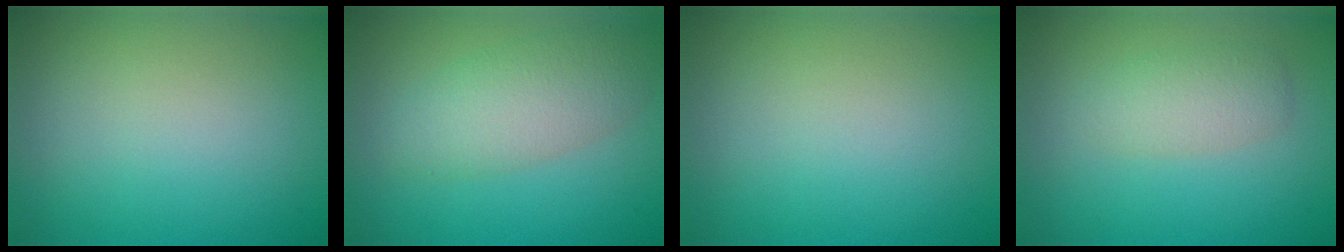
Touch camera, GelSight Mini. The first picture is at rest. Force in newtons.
{"total": 4.5, "press": 4.5, "slide": 0.3}
{"total": 0.0}
{"total": 2.6, "press": 2.6, "slide": 0.3}